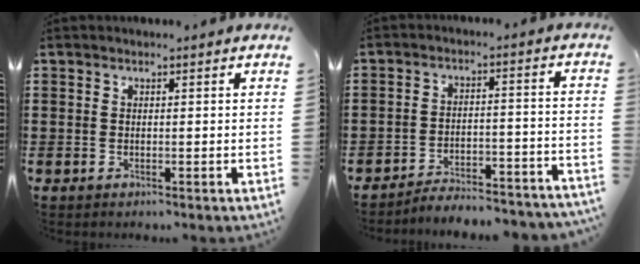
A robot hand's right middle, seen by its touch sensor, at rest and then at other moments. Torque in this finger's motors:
{"motor_torque": [0.56, -0.13, 0.20, 0.10]}